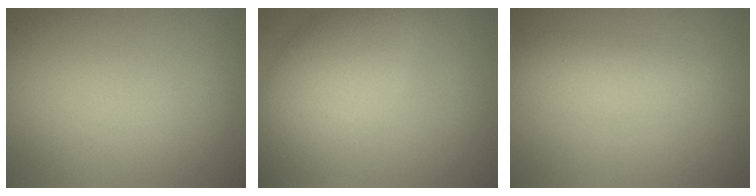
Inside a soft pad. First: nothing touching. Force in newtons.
{"total": 7.6, "press": 7.6, "slide": 0.4}
{"total": 2.9, "press": 2.9, "slide": 0.1}